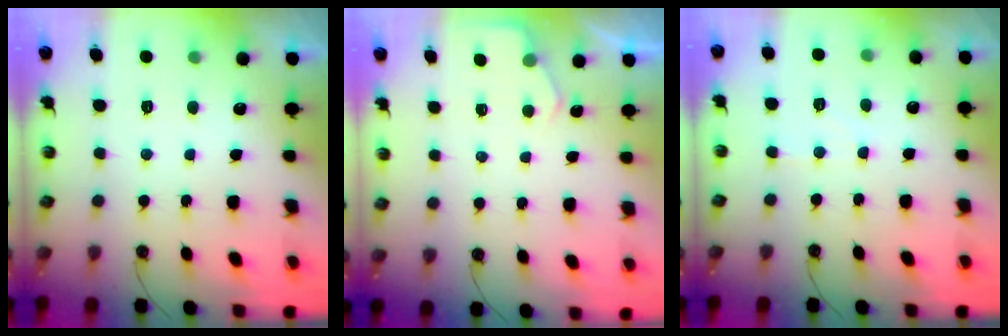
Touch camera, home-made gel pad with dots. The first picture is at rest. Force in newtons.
{"total": 3.7, "press": 3.6, "slide": 0.6}
{"total": 4.1, "press": 4.0, "slide": 0.6}